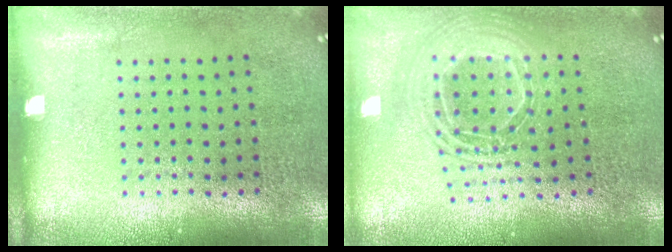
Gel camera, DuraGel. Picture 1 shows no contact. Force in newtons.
{"total": 2.0, "press": 1.6, "slide": 1.2}